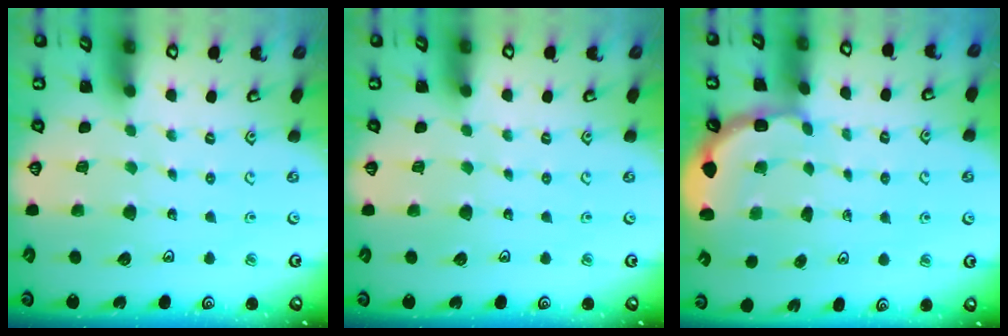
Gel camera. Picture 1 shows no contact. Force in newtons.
{"total": 0.0}
{"total": 3.1, "press": 2.2, "slide": 2.2}